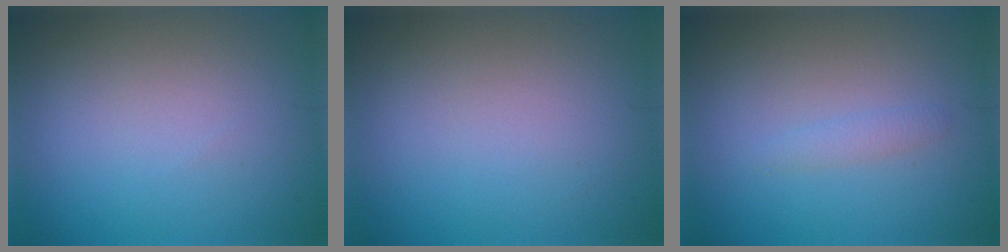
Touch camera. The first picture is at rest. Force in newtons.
{"total": 0.0}
{"total": 1.0, "press": 0.9, "slide": 0.1}